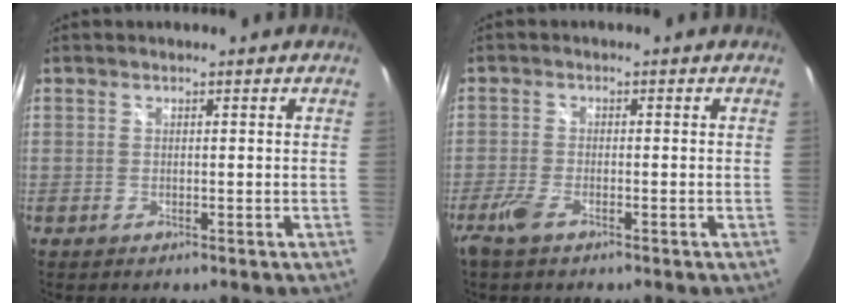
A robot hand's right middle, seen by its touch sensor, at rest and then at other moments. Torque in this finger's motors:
{"motor_torque": [0.52, -0.54, 0.06, 0.06]}